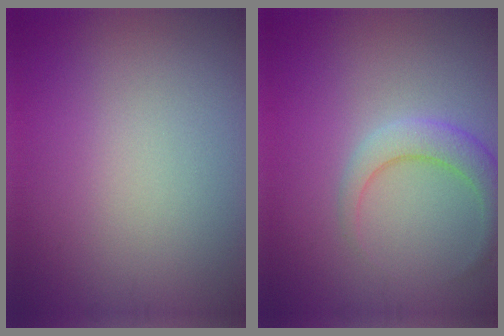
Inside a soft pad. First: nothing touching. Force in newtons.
{"total": 2.9, "press": 2.9, "slide": 0.1}